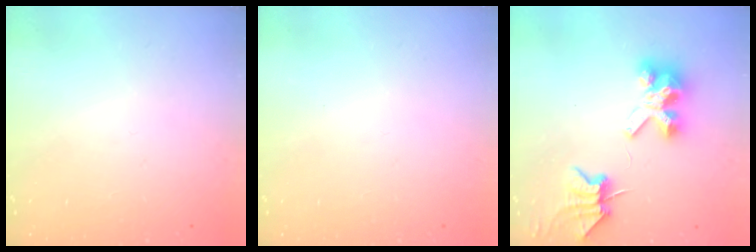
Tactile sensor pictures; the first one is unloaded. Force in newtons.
{"total": 0.0}
{"total": 7.0, "press": 7.0, "slide": 0.9}